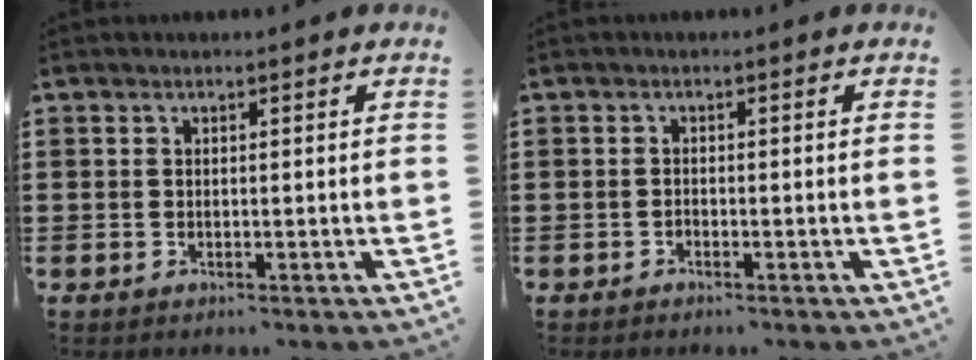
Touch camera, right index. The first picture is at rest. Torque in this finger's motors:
{"motor_torque": [2.14, 0.00, -0.02, -0.01]}